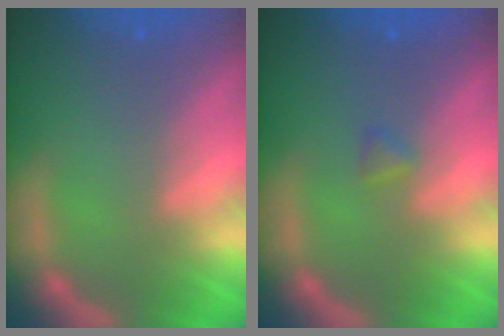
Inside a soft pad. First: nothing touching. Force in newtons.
{"total": 0.9}